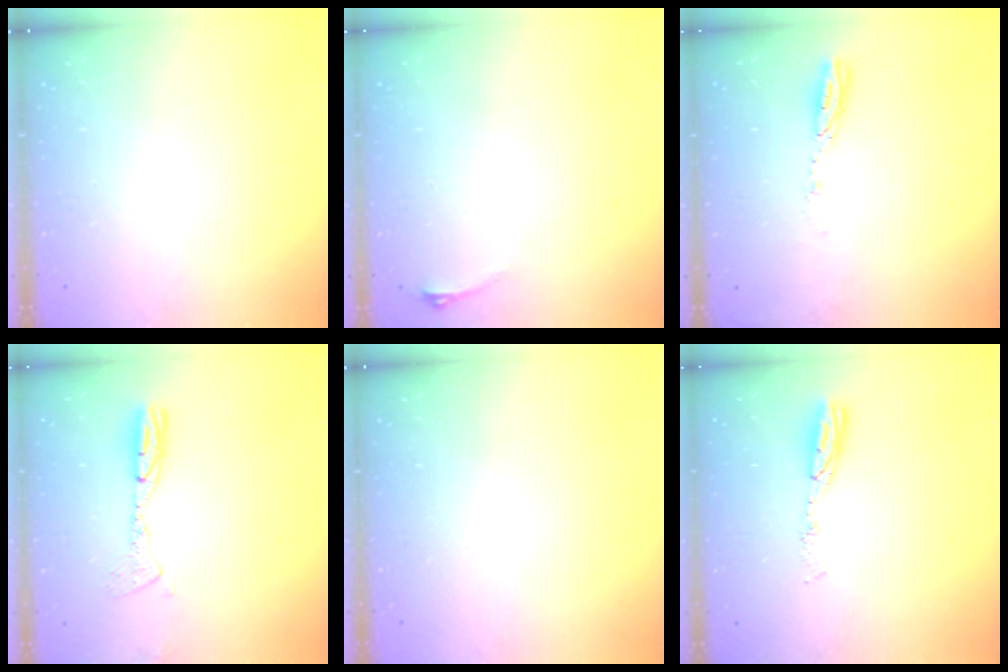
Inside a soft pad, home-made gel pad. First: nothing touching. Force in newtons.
{"total": 2.9, "press": 2.6, "slide": 1.5}
{"total": 4.0, "press": 3.9, "slide": 0.5}
{"total": 9.6, "press": 9.5, "slide": 1.9}
{"total": 0.0}
{"total": 5.0, "press": 5.0, "slide": 0.2}